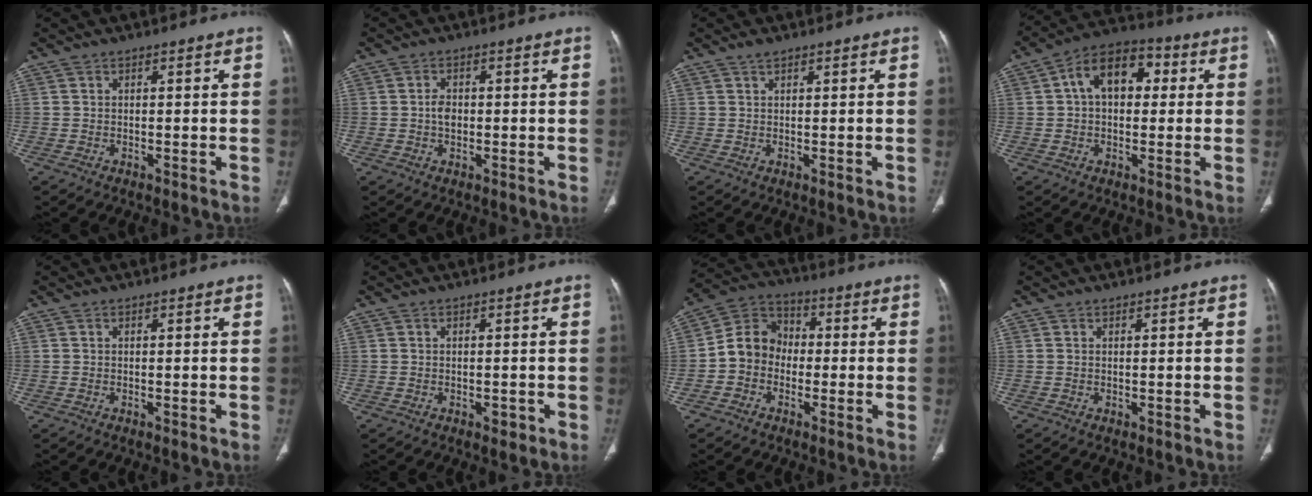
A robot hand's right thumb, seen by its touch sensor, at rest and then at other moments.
{"total": 2.6, "force": [-0.2, 1.9, 1.7], "torque": [-0.022, 0.005, -0.007]}
{"total": 1.3, "force": [0.9, 0.4, 0.8], "torque": [-0.016, -0.003, 0.019]}
{"total": 11.8, "force": [2.3, 7.8, 8.5], "torque": [-0.107, 0.030, 0.026]}
{"total": 0.0}
{"total": 1.4, "force": [-0.4, 0.9, 0.9], "torque": [-0.007, 0.000, -0.003]}
{"total": 8.8, "force": [-1.5, 7.6, 4.2], "torque": [-0.056, 0.037, -0.044]}
{"total": 0.0}